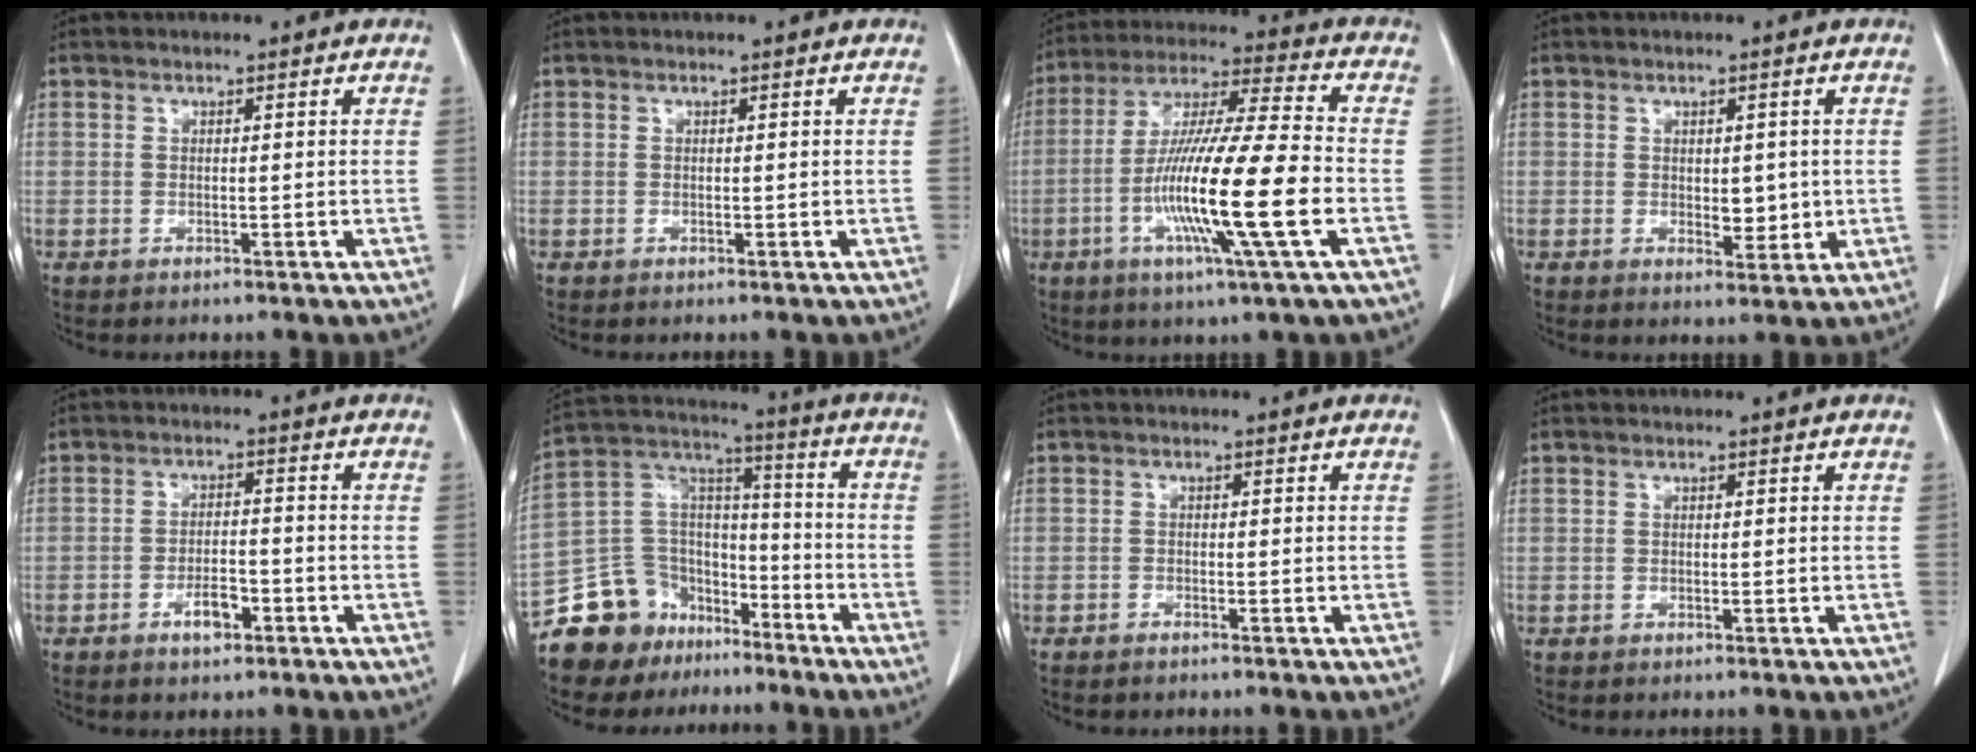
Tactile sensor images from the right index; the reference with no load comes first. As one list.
[{"total": 0.0}, {"total": 17.9, "force": [-4.6, -0.3, 17.3], "torque": [-0.330, -0.012, -0.089]}, {"total": 3.5, "force": [0.1, 2.0, 2.9], "torque": [-0.036, -0.004, 0.012]}, {"total": 3.9, "force": [-2.1, 1.5, 3.0], "torque": [-0.052, 0.004, -0.031]}, {"total": 14.6, "force": [-10.8, 9.6, 2.4], "torque": [-0.055, 0.087, -0.187]}, {"total": 0.9, "force": [-0.8, 0.2, 0.3], "torque": [-0.008, 0.000, -0.013]}, {"total": 0.0}]